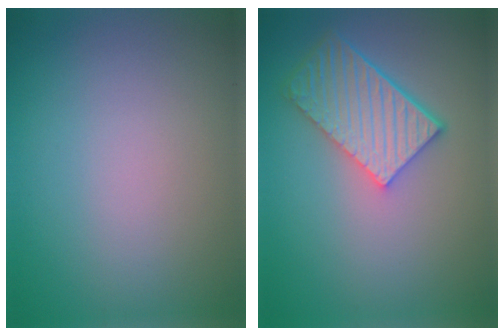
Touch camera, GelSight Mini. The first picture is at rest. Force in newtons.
{"total": 5.8, "press": 4.5, "slide": 3.6}